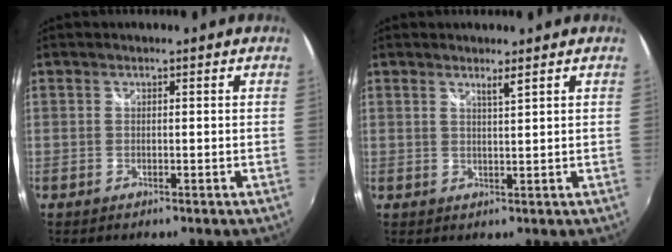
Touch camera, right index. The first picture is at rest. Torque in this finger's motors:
{"motor_torque": [-0.09, 0.08, 0.00, 0.02]}